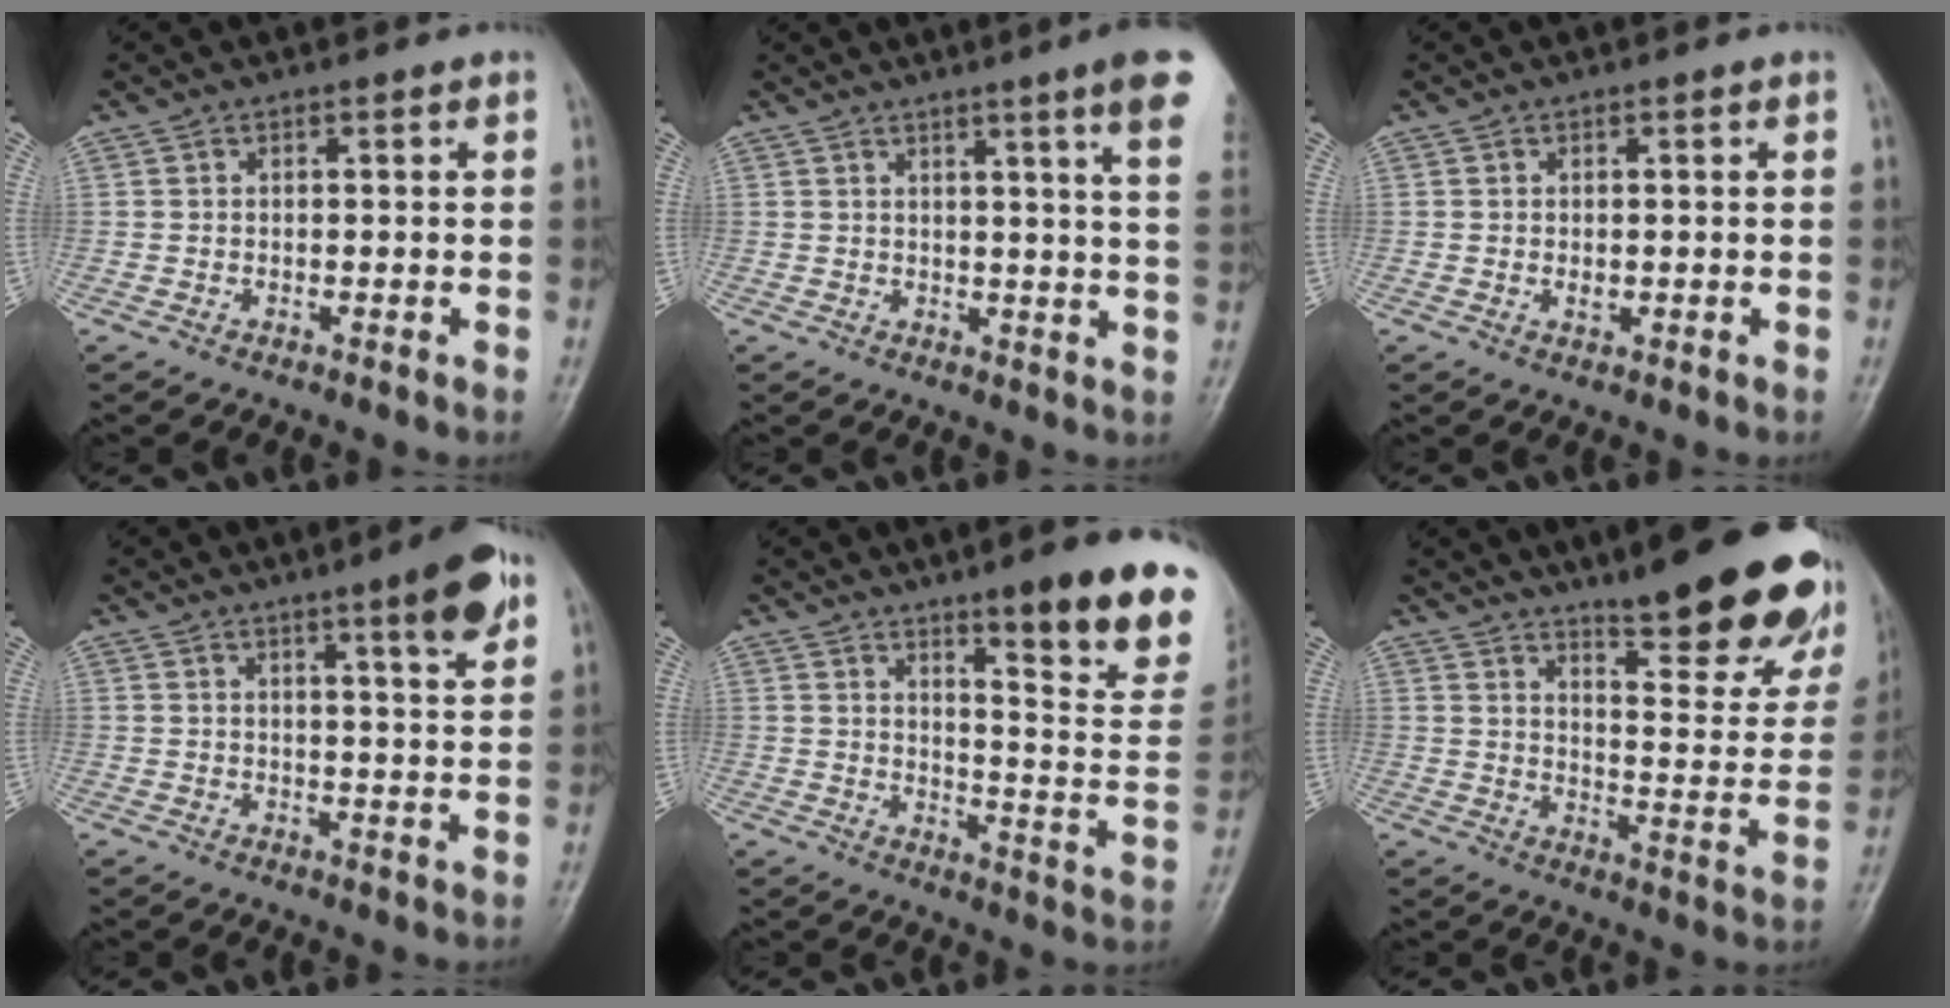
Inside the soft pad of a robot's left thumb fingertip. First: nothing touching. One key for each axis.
{"total": 11.2, "fx": 6.4, "fy": -0.1, "fz": 9.1, "tx": -0.111, "ty": -0.022, "tz": 0.063}
{"total": 1.4, "fx": -0.1, "fy": 0.9, "fz": 1.1, "tx": -0.013, "ty": 0.002, "tz": -0.002}
{"total": 7.7, "fx": 4.2, "fy": 1.0, "fz": 6.4, "tx": -0.082, "ty": -0.018, "tz": 0.056}
{"total": 19.0, "fx": 11.5, "fy": 3.5, "fz": 14.7, "tx": -0.151, "ty": -0.067, "tz": 0.160}
{"total": 22.1, "fx": 15.4, "fy": 5.3, "fz": 14.9, "tx": -0.161, "ty": -0.081, "tz": 0.206}